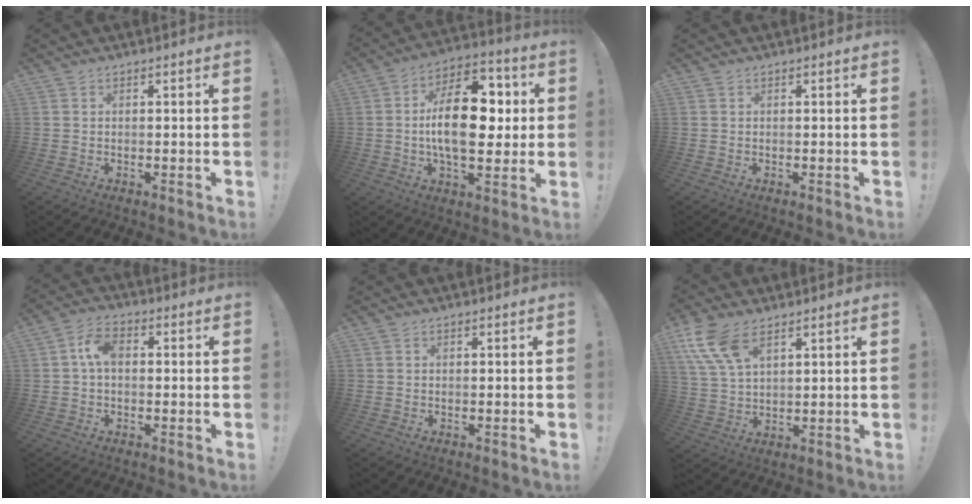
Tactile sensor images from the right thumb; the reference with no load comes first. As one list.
[{"total": 20.2, "force": [0.9, 10.7, 17.1], "torque": [-0.273, 0.005, 0.013]}, {"total": 0.0}, {"total": 6.3, "force": [0.5, 3.9, 5.0], "torque": [-0.089, 0.015, 0.013]}, {"total": 0.0}, {"total": 11.0, "force": [6.4, 5.4, 7.2], "torque": [-0.161, -0.017, 0.124]}]